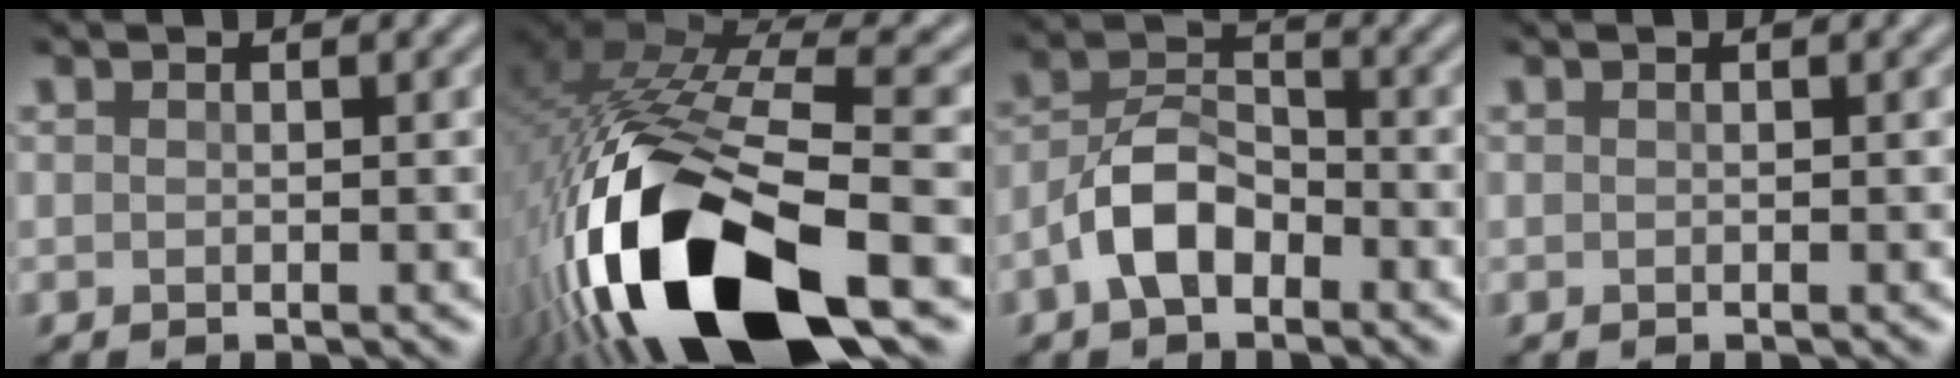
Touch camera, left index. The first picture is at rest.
{"total": 16.9, "force": [-7.1, 6.8, 13.8], "torque": [-0.281, -0.048, -0.098]}
{"total": 4.8, "force": [-2.4, 2.7, 3.2], "torque": [-0.058, 0.012, -0.053]}
{"total": 0.0}